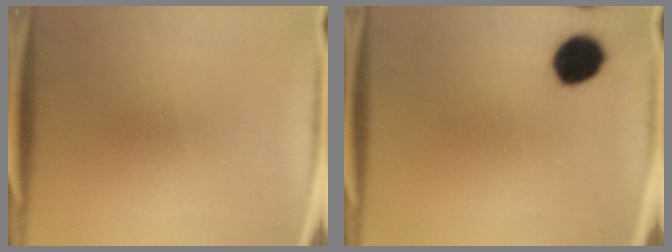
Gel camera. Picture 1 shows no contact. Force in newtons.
{"total": 8.9}